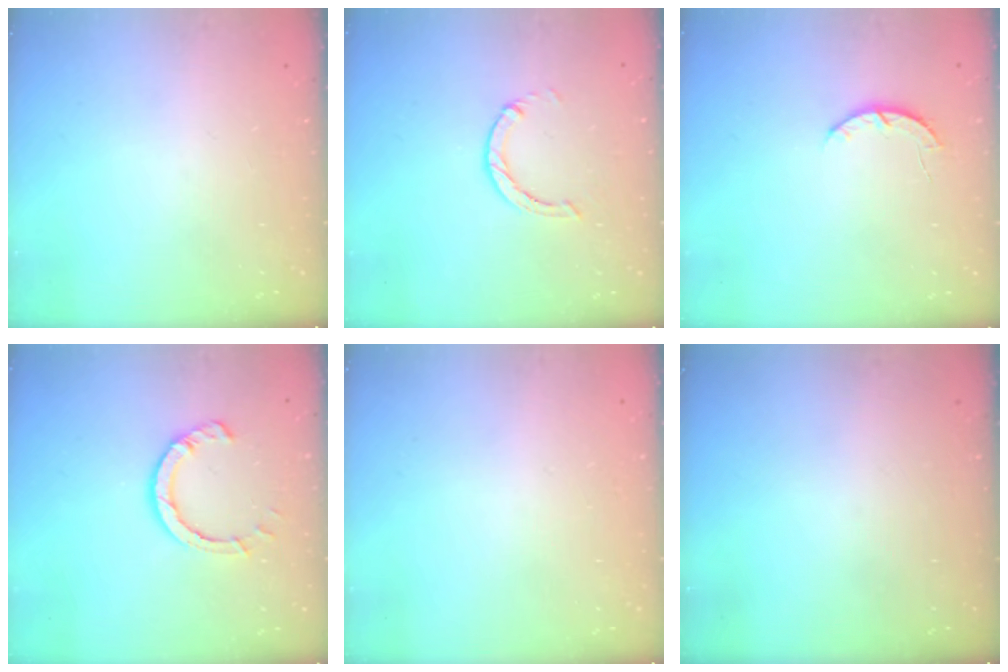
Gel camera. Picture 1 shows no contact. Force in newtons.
{"total": 1.0, "press": 0.9, "slide": 0.3}
{"total": 3.9, "press": 3.9, "slide": 0.4}
{"total": 5.5, "press": 5.5, "slide": 0.2}
{"total": 2.7, "press": 2.7, "slide": 0.2}
{"total": 0.0}